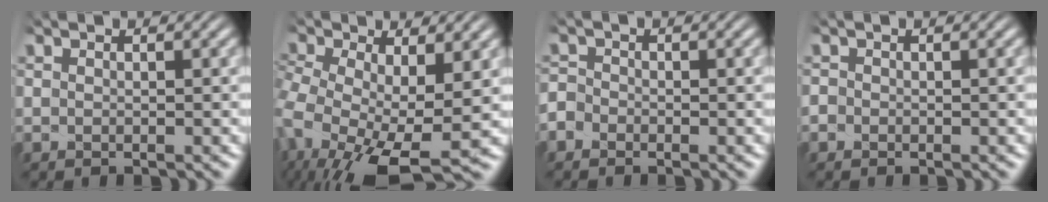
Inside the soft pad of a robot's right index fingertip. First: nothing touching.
{"total": 6.9, "force": [-1.3, 4.5, 5.1], "torque": [-0.121, -0.028, -0.014]}
{"total": 2.3, "force": [-1.5, 1.8, 0.3], "torque": [-0.008, 0.001, -0.035]}
{"total": 1.8, "force": [-0.9, 1.5, 0.1], "torque": [-0.007, 0.001, -0.025]}